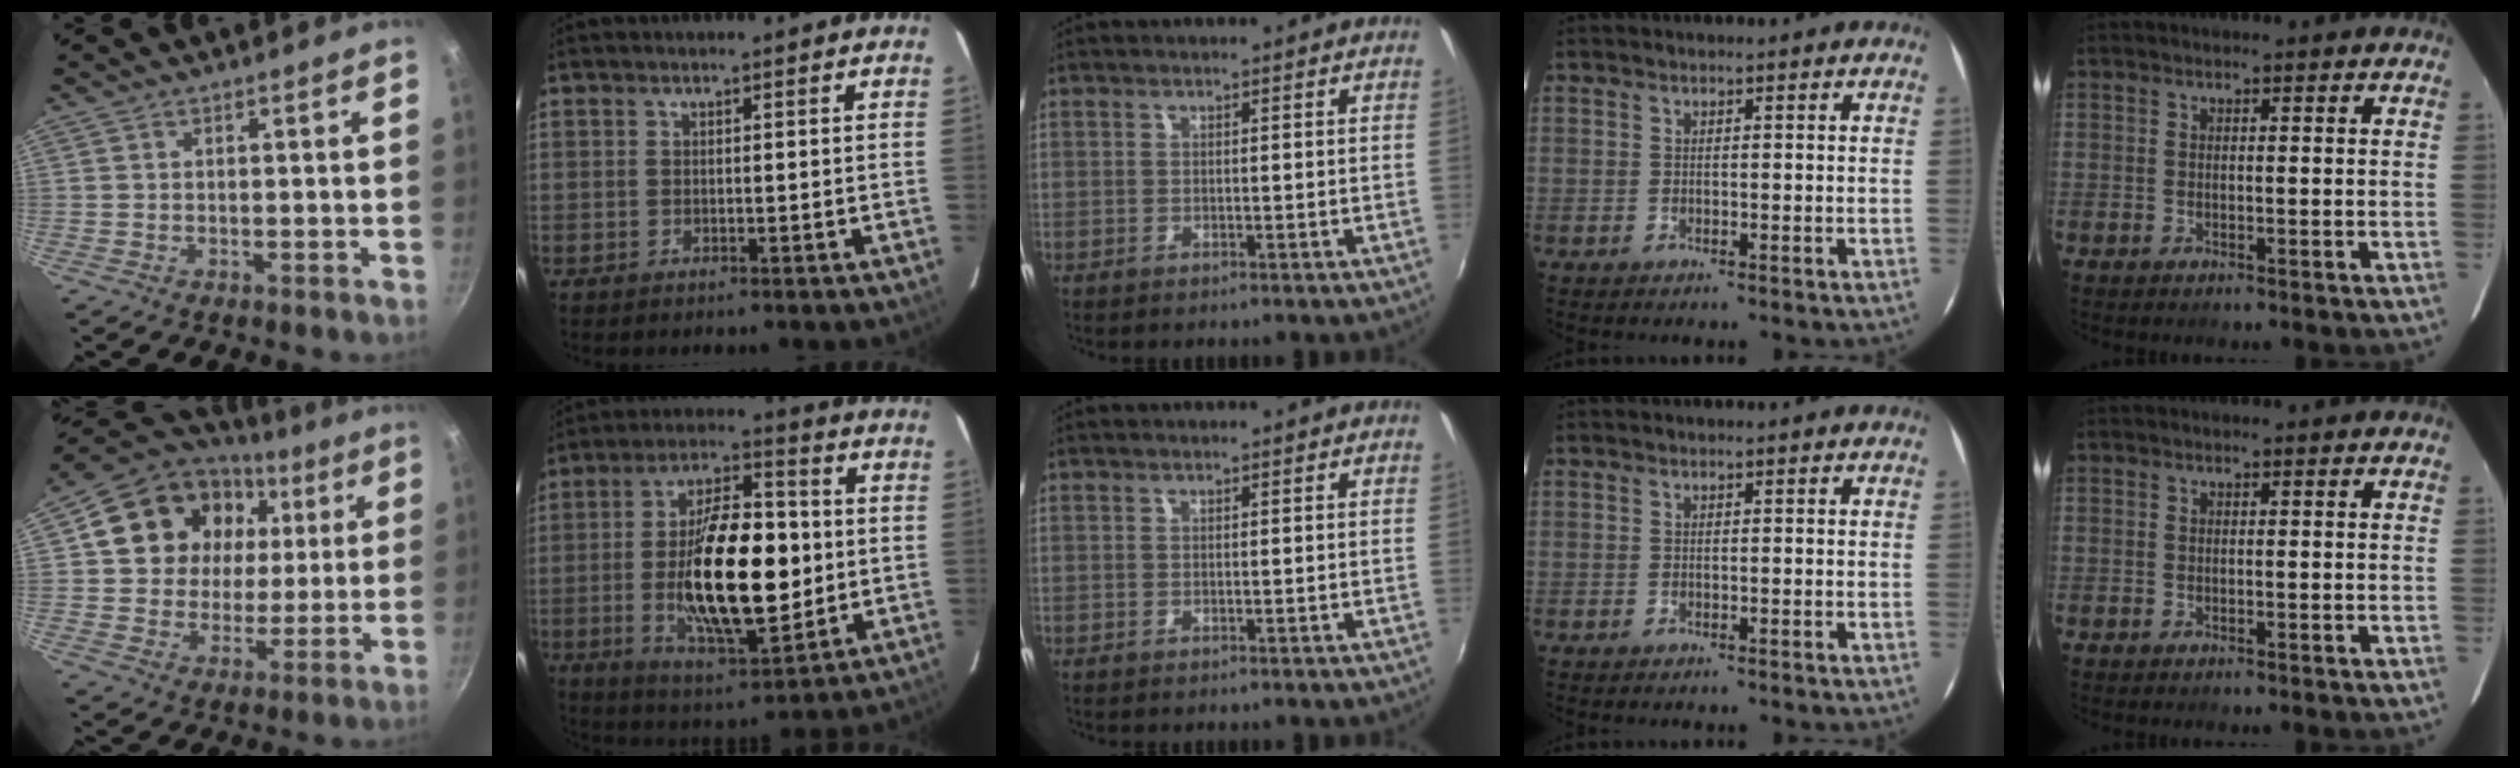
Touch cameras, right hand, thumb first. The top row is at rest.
{"thumb": {"total": 19.4, "force": [5.8, 15.8, 9.8], "torque": [-0.160, 0.008, 0.097]}, "index": {"total": 20.5, "force": [-1.5, 8.0, 18.8], "torque": [-0.333, 0.001, -0.016]}}